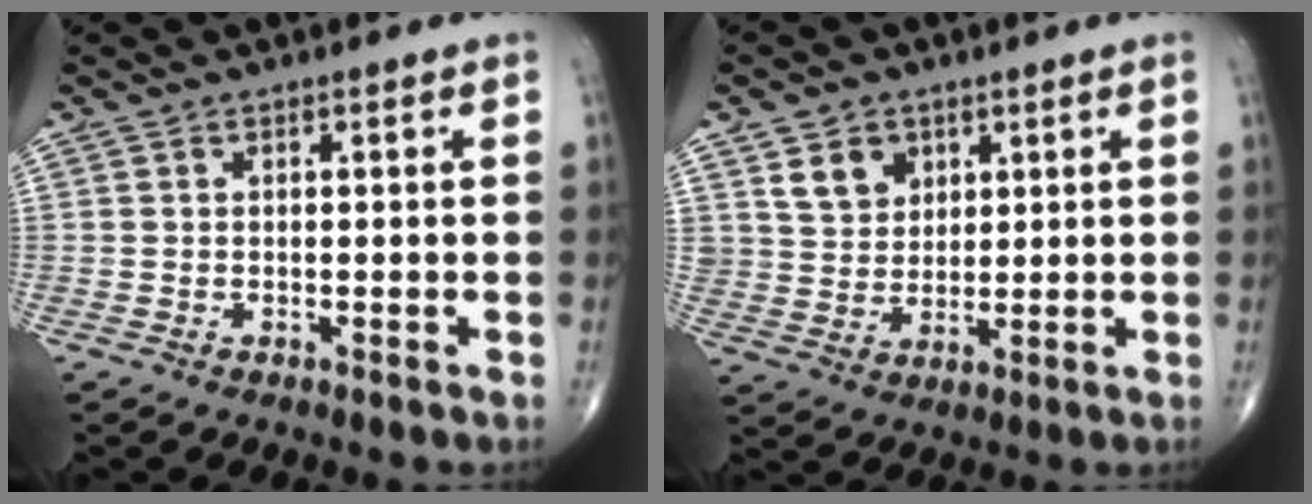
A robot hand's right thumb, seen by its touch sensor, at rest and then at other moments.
{"total": 7.0, "force": [3.5, 5.4, 2.7], "torque": [-0.023, -0.022, 0.068]}